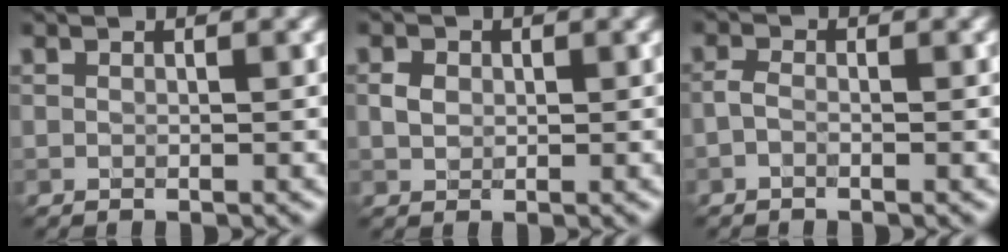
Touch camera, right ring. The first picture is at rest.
{"total": 1.5, "force": [0.2, 1.2, 0.8], "torque": [-0.015, 0.002, 0.002]}
{"total": 1.1, "force": [-0.6, 0.5, 0.8], "torque": [-0.017, 0.001, -0.016]}